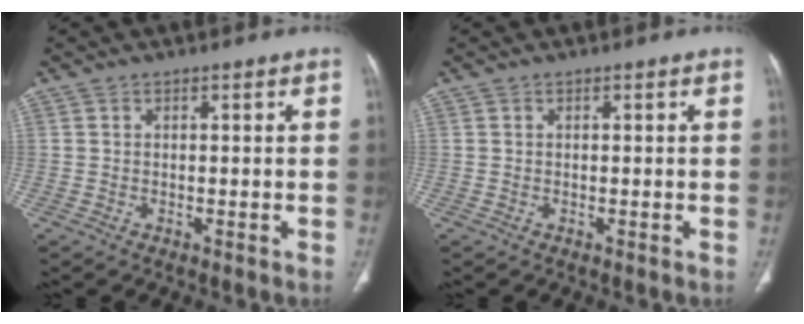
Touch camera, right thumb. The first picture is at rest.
{"total": 0.0}